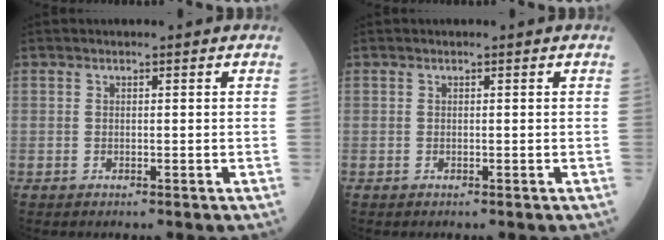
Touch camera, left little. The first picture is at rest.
{"total": 0.0}